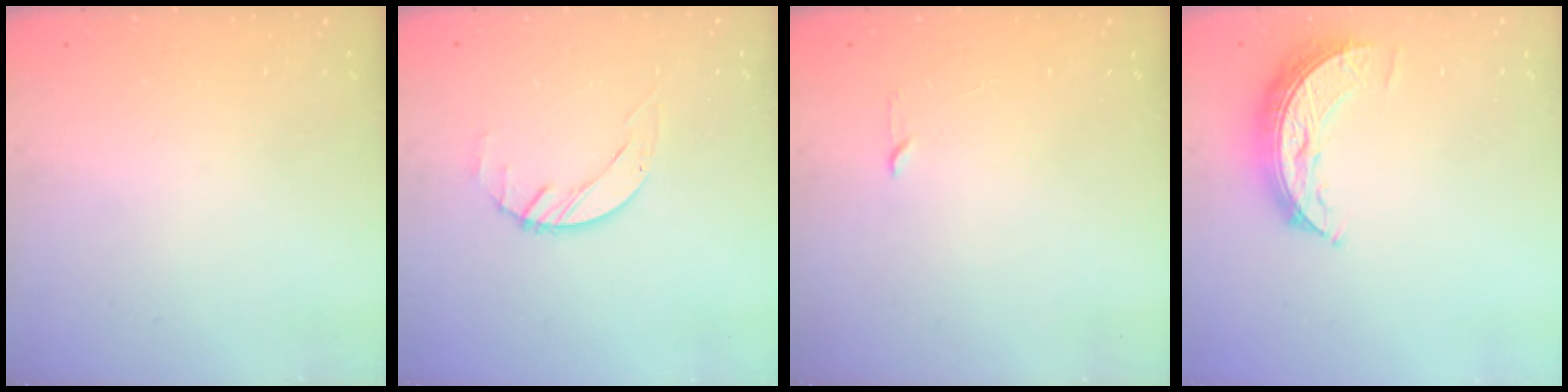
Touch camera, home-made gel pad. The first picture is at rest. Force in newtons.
{"total": 1.4, "press": 1.4, "slide": 0.2}
{"total": 2.3, "press": 2.2, "slide": 0.3}
{"total": 8.4, "press": 8.4, "slide": 0.2}